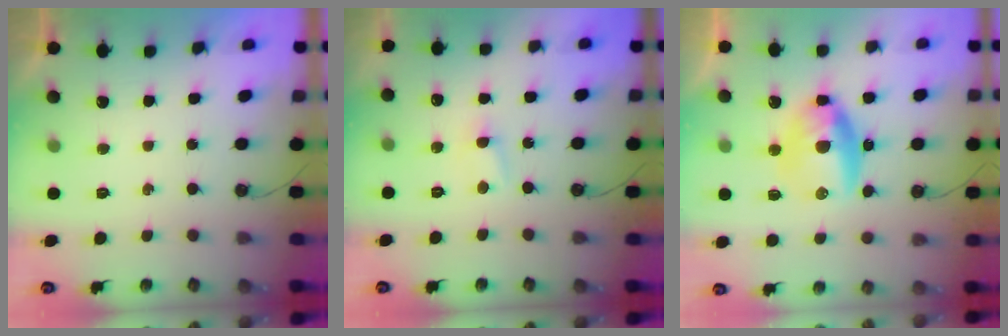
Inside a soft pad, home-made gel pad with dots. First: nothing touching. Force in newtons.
{"total": 2.8, "press": 2.8, "slide": 0.3}
{"total": 11.4, "press": 11.4, "slide": 0.6}